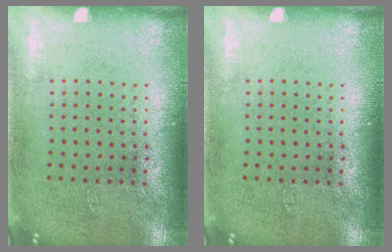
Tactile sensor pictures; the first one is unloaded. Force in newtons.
{"total": 0.0}